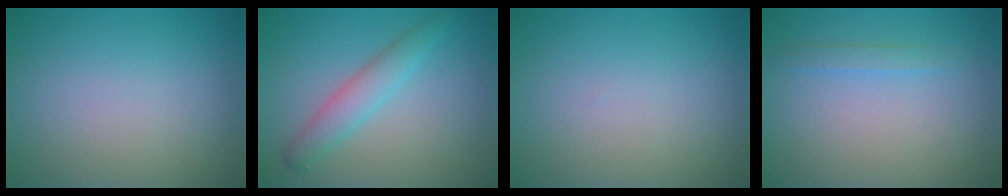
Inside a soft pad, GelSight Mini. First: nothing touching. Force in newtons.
{"total": 2.8, "press": 2.8, "slide": 0.1}
{"total": 0.0}
{"total": 1.1, "press": 1.1, "slide": 0.0}